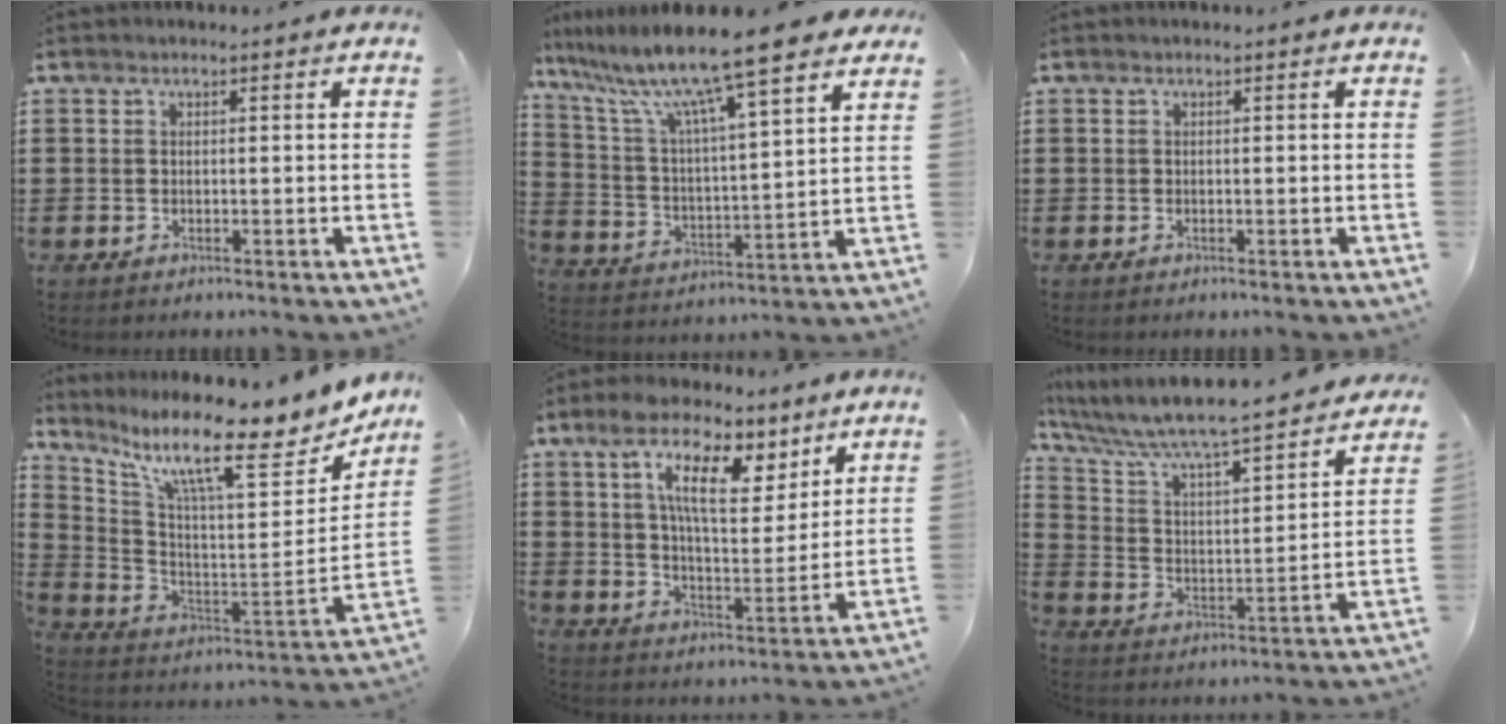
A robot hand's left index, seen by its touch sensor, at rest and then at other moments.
{"total": 11.9, "force": [9.9, -0.4, 6.7], "torque": [-0.166, -0.059, 0.163]}
{"total": 0.0}
{"total": 13.0, "force": [9.6, 0.9, 8.7], "torque": [-0.189, -0.080, 0.153]}
{"total": 12.7, "force": [8.0, 4.8, 8.6], "torque": [-0.167, -0.021, 0.140]}
{"total": 7.2, "force": [6.5, 0.6, 3.1], "torque": [-0.092, -0.057, 0.103]}